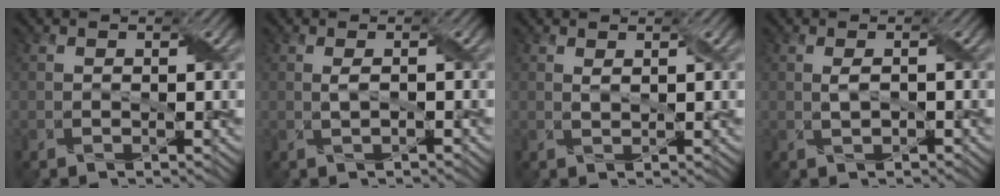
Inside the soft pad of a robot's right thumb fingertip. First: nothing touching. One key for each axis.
{"total": 1.0, "fx": 0.0, "fy": 0.1, "fz": 1.0, "tx": -0.025, "ty": 0.005, "tz": 0.001}
{"total": 0.8, "fx": 0.5, "fy": 0.1, "fz": 0.5, "tx": -0.017, "ty": 0.002, "tz": 0.011}
{"total": 1.2, "fx": 0.0, "fy": 0.4, "fz": 1.1, "tx": -0.028, "ty": 0.004, "tz": 0.001}